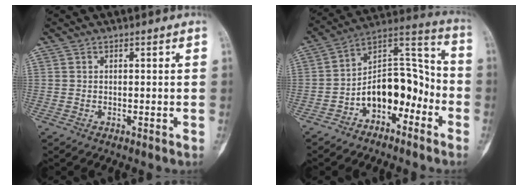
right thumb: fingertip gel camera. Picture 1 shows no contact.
{"total": 13.8, "force": [-5.7, 8.2, 9.5], "torque": [-0.114, 0.089, -0.099]}